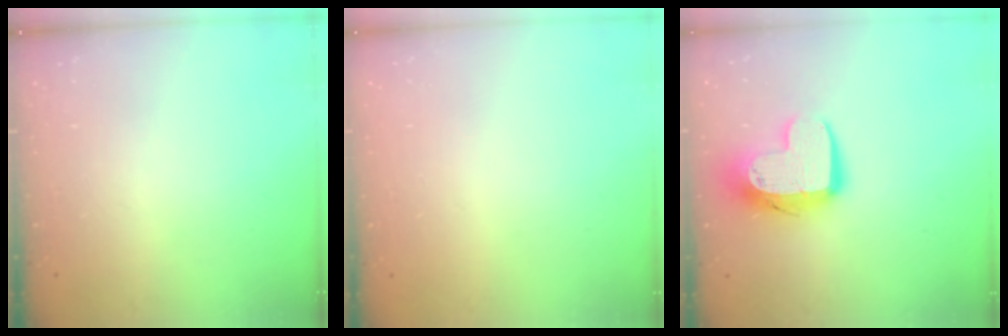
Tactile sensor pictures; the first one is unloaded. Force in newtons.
{"total": 0.0}
{"total": 12.4, "press": 12.4, "slide": 1.0}